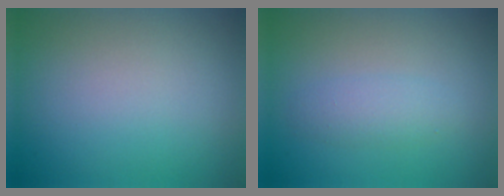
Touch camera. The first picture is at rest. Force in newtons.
{"total": 1.9, "press": 1.9, "slide": 0.0}